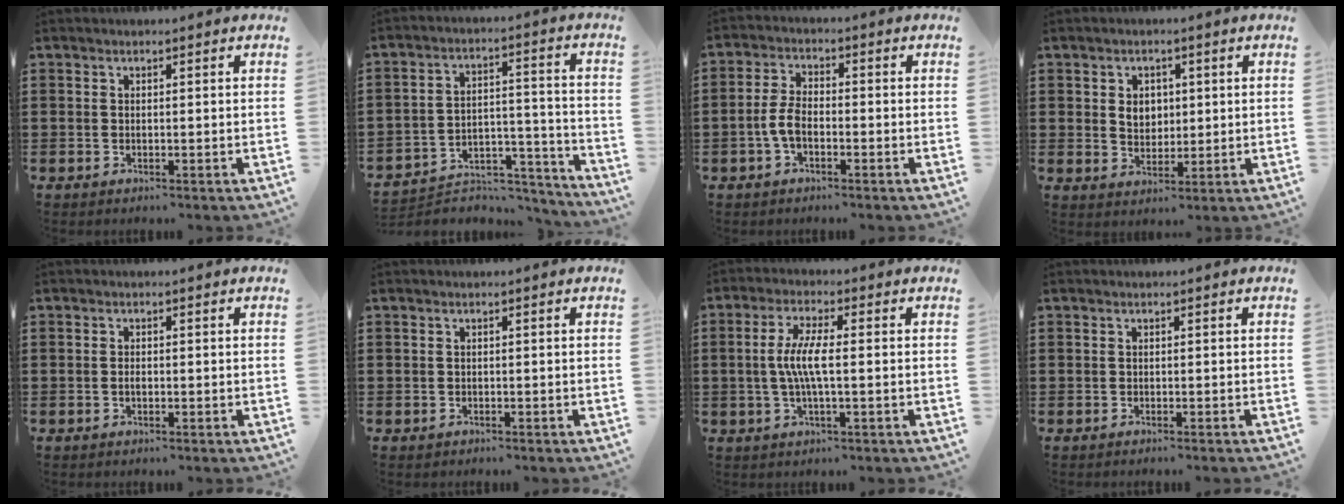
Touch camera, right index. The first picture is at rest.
{"total": 5.0, "force": [-4.6, 1.6, 1.1], "torque": [-0.020, 0.007, -0.093]}
{"total": 4.3, "force": [-1.5, 2.2, 3.4], "torque": [-0.088, -0.001, -0.036]}
{"total": 3.4, "force": [0.4, 2.8, 1.9], "torque": [-0.039, 0.007, 0.003]}
{"total": 0.8, "force": [-0.1, 0.3, 0.7], "torque": [-0.014, -0.001, -0.002]}
{"total": 0.6, "force": [-0.6, 0.1, -0.1], "torque": [0.001, 0.002, -0.013]}
{"total": 5.7, "force": [-0.7, 1.0, 5.6], "torque": [-0.120, -0.007, -0.023]}
{"total": 0.7, "force": [-0.6, -0.2, 0.0], "torque": [-0.001, -0.002, -0.013]}